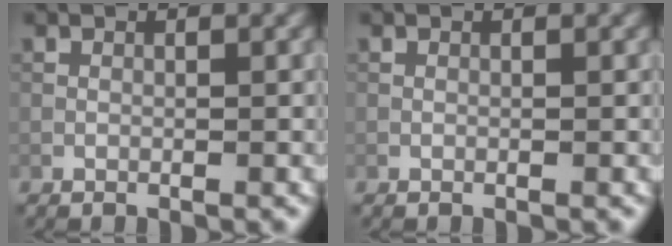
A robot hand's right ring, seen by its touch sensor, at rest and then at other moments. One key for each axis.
{"total": 0.0}